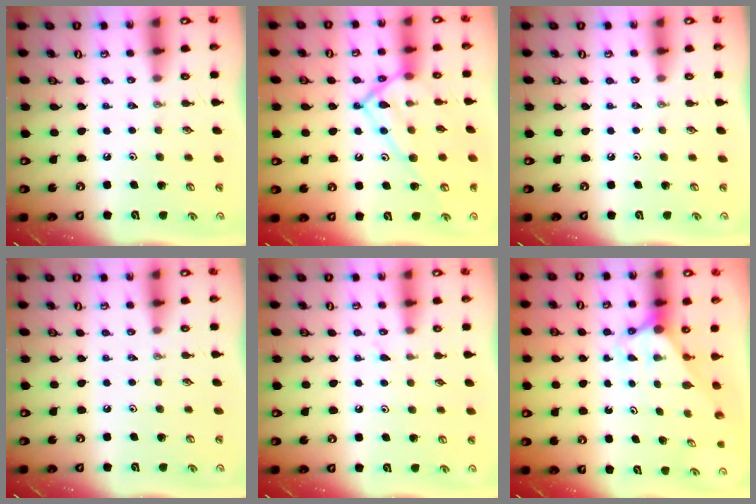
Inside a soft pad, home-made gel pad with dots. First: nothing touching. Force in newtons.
{"total": 16.1, "press": 16.1, "slide": 0.8}
{"total": 0.0}
{"total": 0.0}
{"total": 5.4, "press": 5.4, "slide": 0.7}
{"total": 3.0, "press": 3.0, "slide": 0.0}